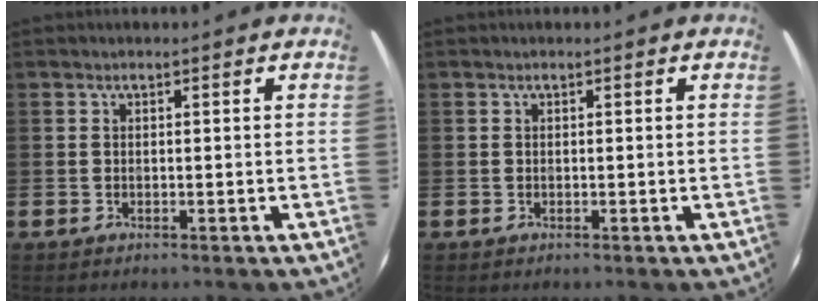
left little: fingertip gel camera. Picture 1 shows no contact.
{"total": 0.0}